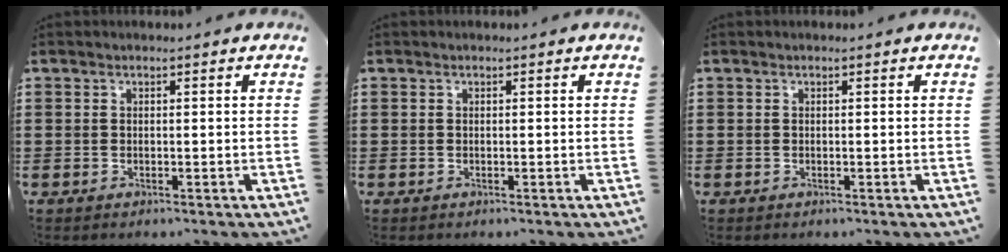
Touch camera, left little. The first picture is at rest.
{"total": 0.0}
{"total": 0.0}